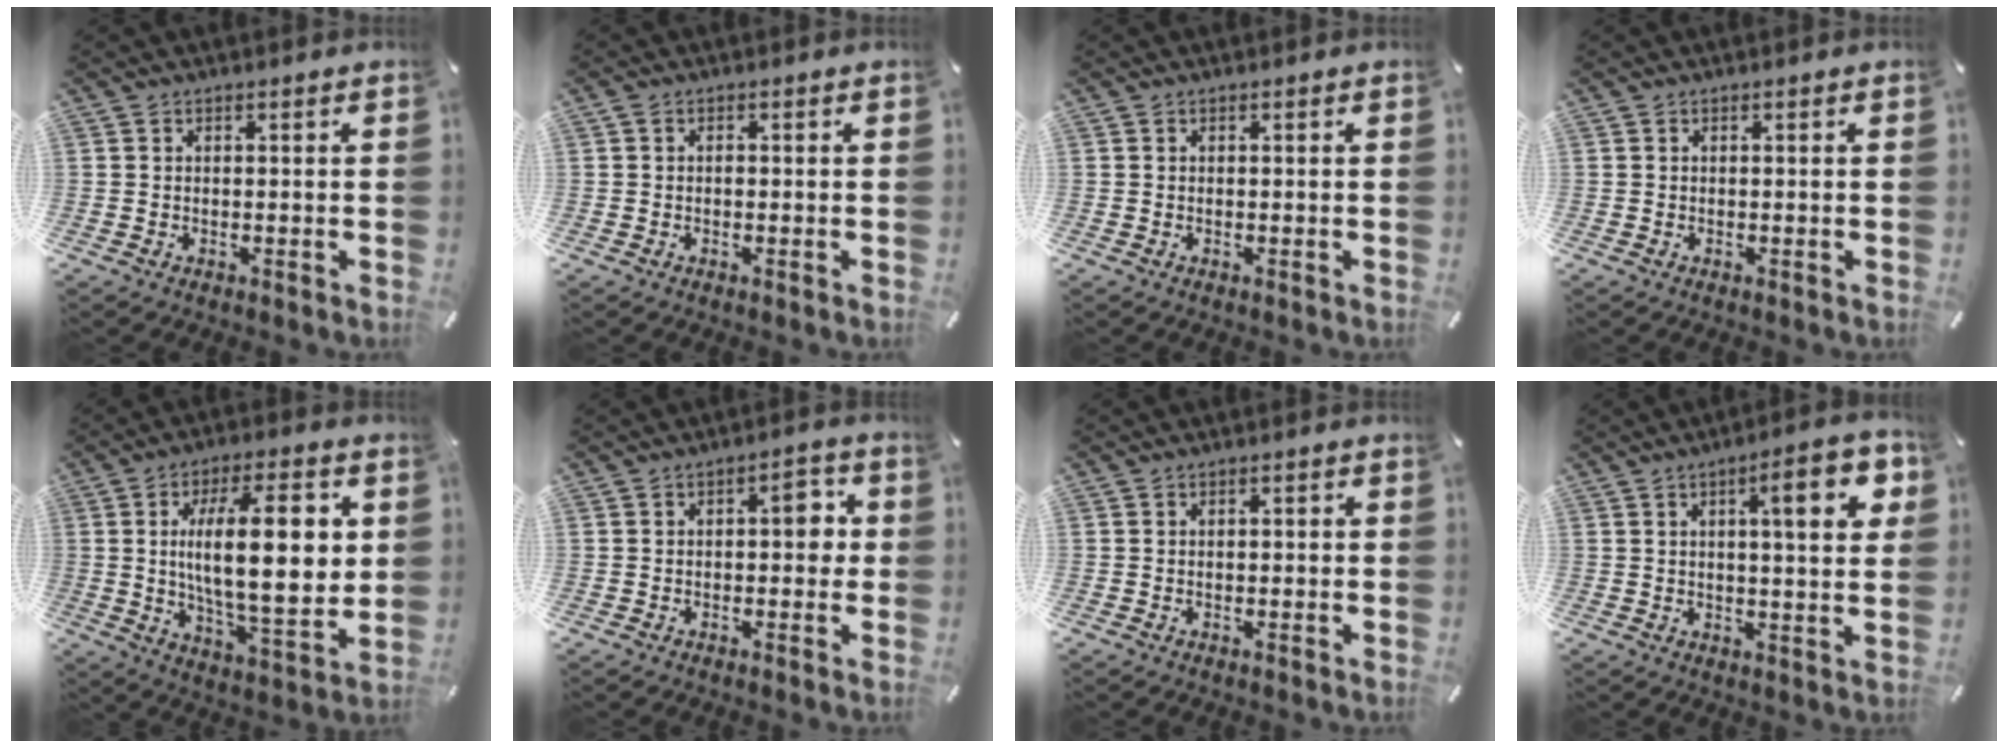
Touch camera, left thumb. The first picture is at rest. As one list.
[{"total": 0.8, "force": [-0.2, 0.6, 0.6], "torque": [-0.012, 0.002, -0.004]}, {"total": 0.0}, {"total": 0.0}, {"total": 21.4, "force": [3.6, 8.1, 19.5], "torque": [-0.321, -0.010, 0.045]}, {"total": 5.5, "force": [0.2, 3.0, 4.6], "torque": [-0.057, 0.005, -0.009]}, {"total": 1.0, "force": [-0.3, 0.5, 0.7], "torque": [-0.013, 0.002, -0.007]}, {"total": 12.6, "force": [4.5, 3.0, 11.3], "torque": [-0.150, -0.014, 0.062]}]